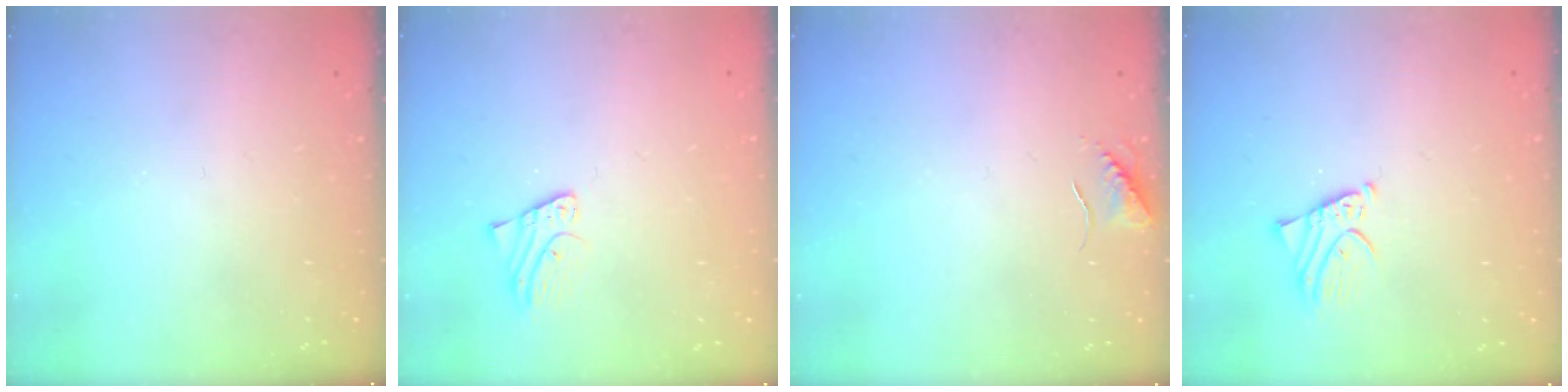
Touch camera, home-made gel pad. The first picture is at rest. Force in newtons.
{"total": 2.6, "press": 2.6, "slide": 0.2}
{"total": 5.7, "press": 5.6, "slide": 0.7}
{"total": 2.2, "press": 2.2, "slide": 0.1}